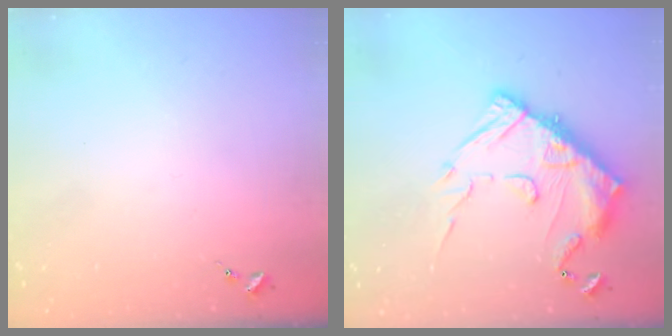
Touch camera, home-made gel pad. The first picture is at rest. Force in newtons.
{"total": 17.5, "press": 17.5, "slide": 1.6}